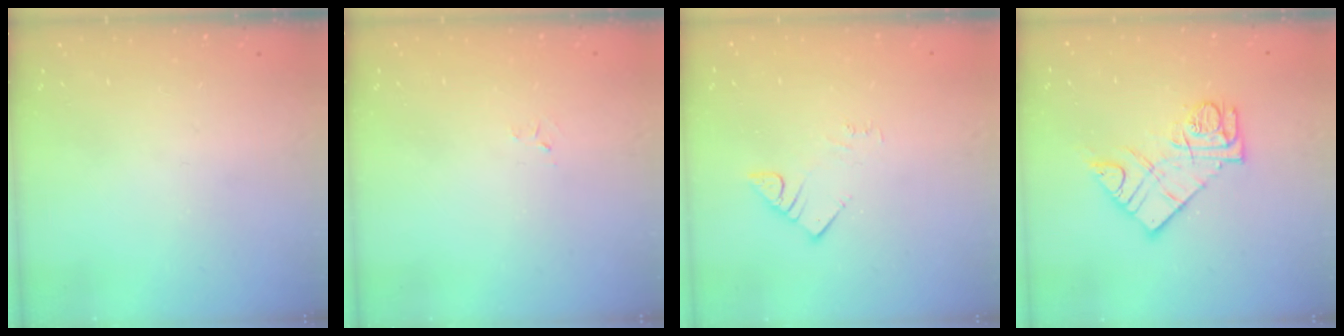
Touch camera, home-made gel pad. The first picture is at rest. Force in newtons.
{"total": 2.6, "press": 2.6, "slide": 0.4}
{"total": 2.8, "press": 2.8, "slide": 0.2}
{"total": 12.0, "press": 11.9, "slide": 1.1}